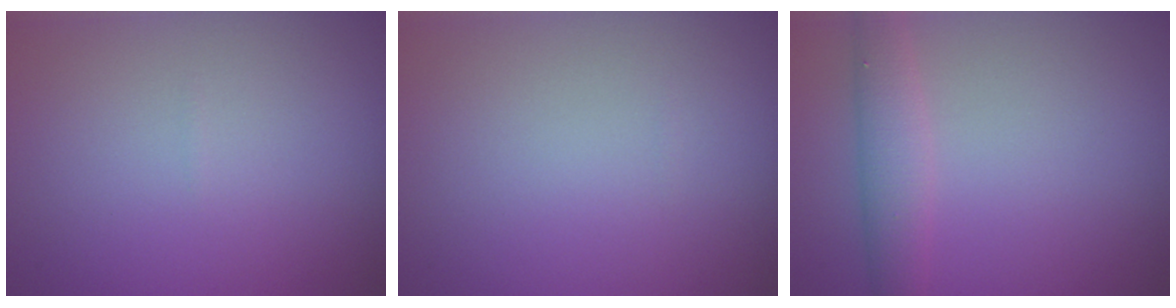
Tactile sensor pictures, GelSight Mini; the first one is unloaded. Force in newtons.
{"total": 0.0}
{"total": 2.8, "press": 2.8, "slide": 0.1}